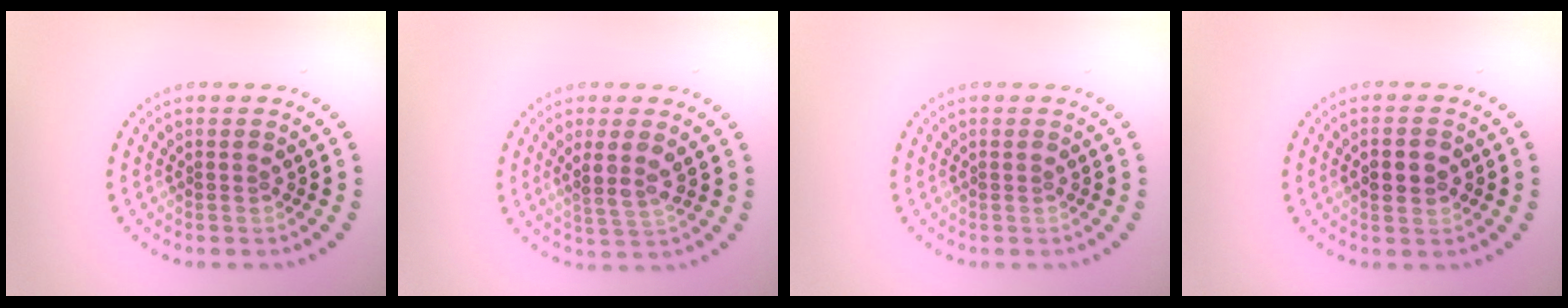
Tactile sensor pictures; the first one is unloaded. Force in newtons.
{"total": 2.5, "press": 2.2, "slide": 1.2}
{"total": 0.0}
{"total": 3.1, "press": 3.1, "slide": 0.1}